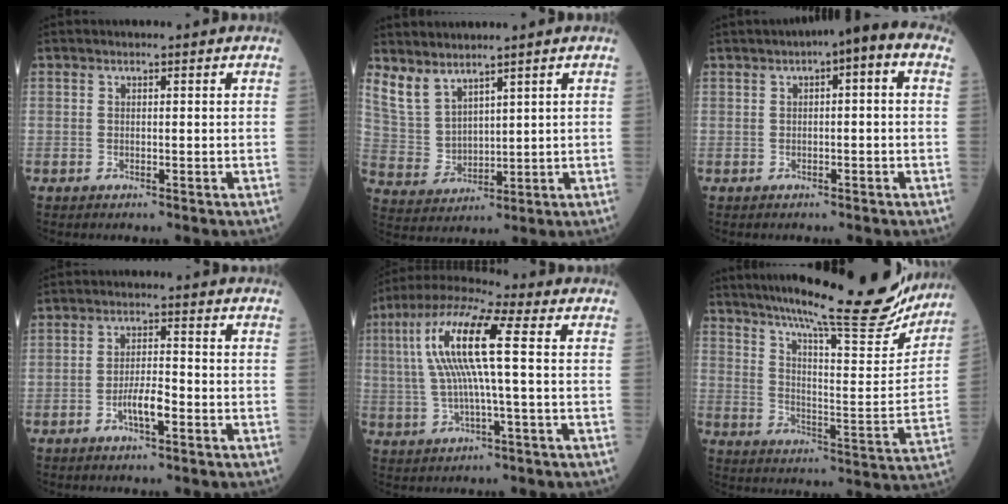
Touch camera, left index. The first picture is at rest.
{"total": 5.8, "force": [4.8, 2.6, 1.8], "torque": [-0.054, -0.007, 0.120]}
{"total": 6.4, "force": [2.7, 1.4, 5.7], "torque": [-0.081, 0.032, 0.029]}
{"total": 4.1, "force": [-2.3, 0.7, 3.3], "torque": [-0.064, -0.003, -0.044]}
{"total": 11.9, "force": [1.2, 0.9, 11.8], "torque": [-0.243, 0.023, 0.017]}
{"total": 24.4, "force": [21.2, 2.3, 11.8], "torque": [-0.191, -0.043, 0.287]}